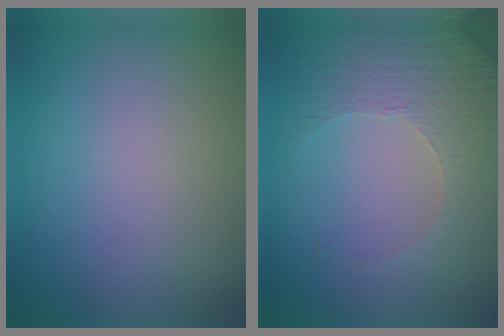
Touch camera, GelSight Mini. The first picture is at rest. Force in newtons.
{"total": 4.9, "press": 3.6, "slide": 3.3}